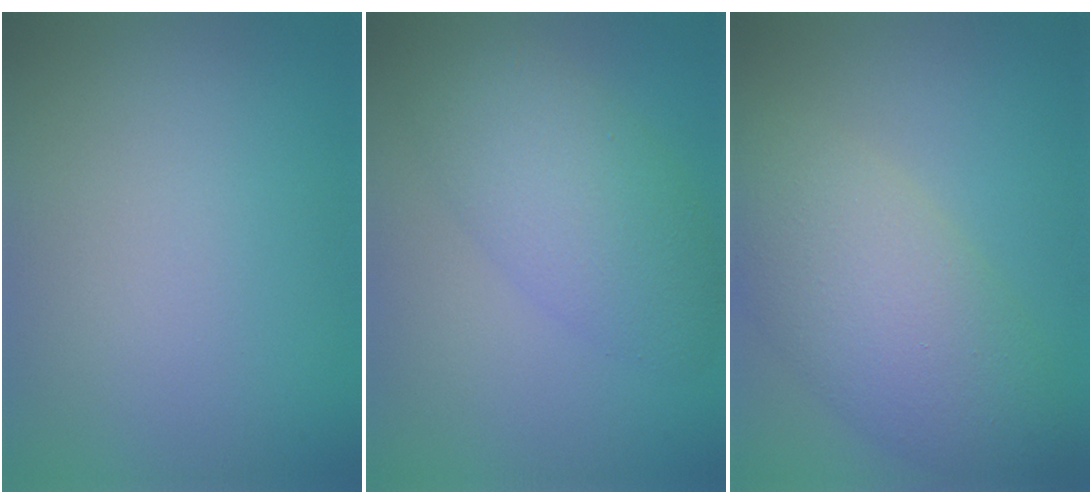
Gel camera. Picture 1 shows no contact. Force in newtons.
{"total": 5.5, "press": 5.5, "slide": 0.1}
{"total": 7.5, "press": 7.4, "slide": 0.6}